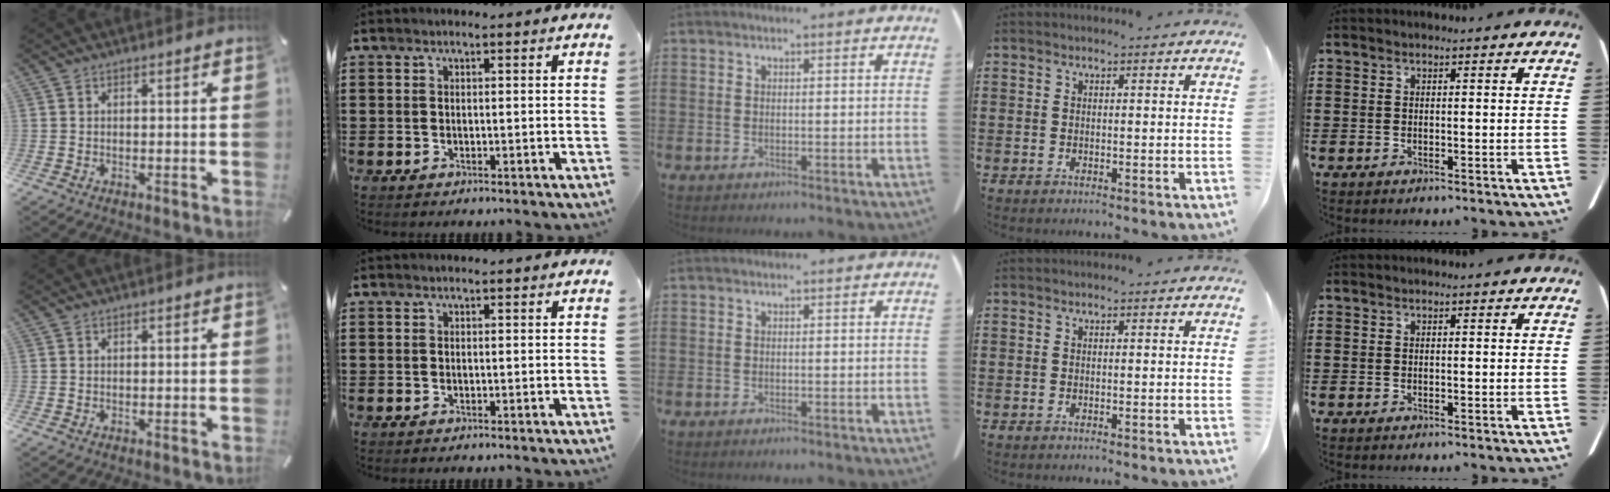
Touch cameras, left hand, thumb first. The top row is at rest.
{}